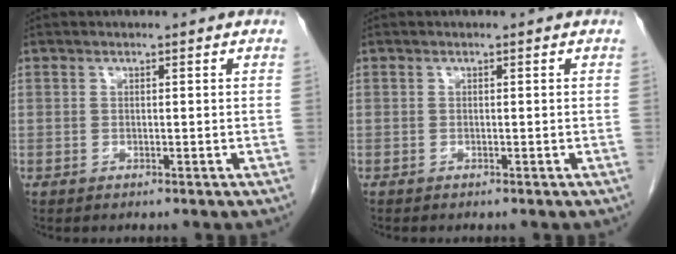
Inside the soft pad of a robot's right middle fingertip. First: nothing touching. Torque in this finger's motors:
{"motor_torque": [0.27, -0.05, 0.09, 0.01]}